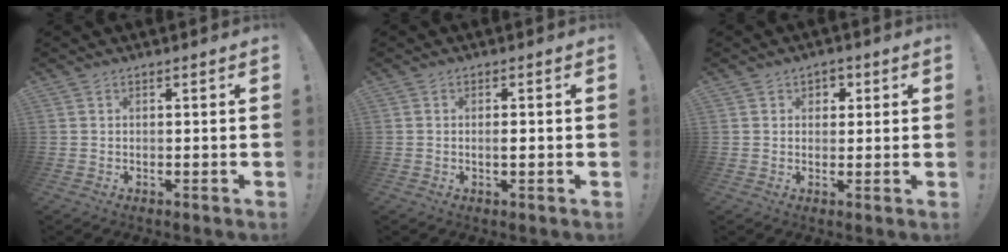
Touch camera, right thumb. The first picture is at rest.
{"total": 1.7, "force": [-0.2, 0.3, 1.7], "torque": [-0.022, -0.002, -0.006]}
{"total": 3.0, "force": [0.7, 2.8, 0.8], "torque": [-0.006, 0.003, 0.010]}